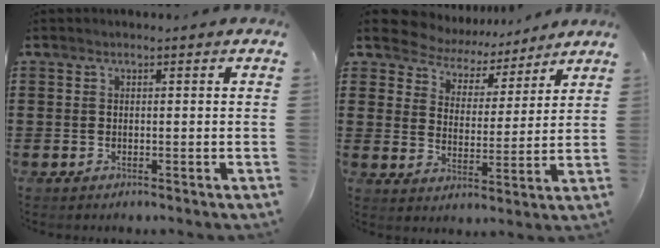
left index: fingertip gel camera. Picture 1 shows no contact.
{"total": 6.2, "force": [6.0, 1.5, 0.3], "torque": [-0.045, -0.038, 0.105]}